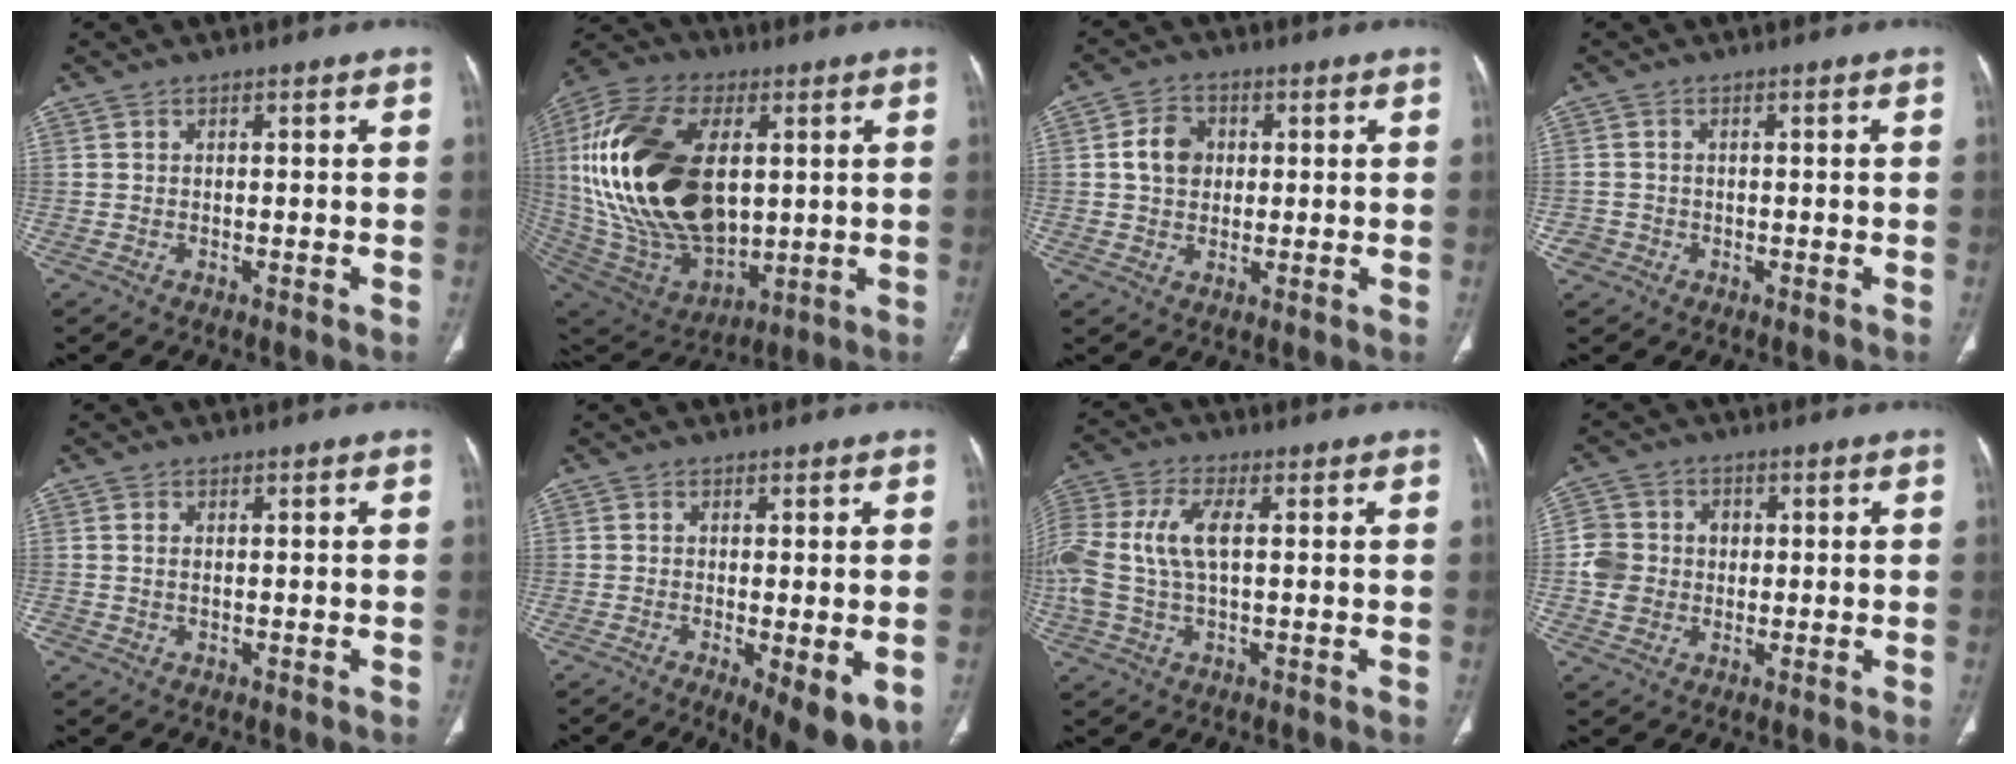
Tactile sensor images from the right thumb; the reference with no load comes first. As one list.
[{"total": 32.1, "force": [4.0, 18.6, 25.8], "torque": [-0.517, -0.015, 0.091]}, {"total": 6.3, "force": [0.9, 5.1, 3.5], "torque": [-0.047, 0.006, 0.013]}, {"total": 1.9, "force": [-0.9, 1.7, 0.0], "torque": [0.005, 0.009, -0.021]}, {"total": 1.0, "force": [0.0, 0.6, 0.7], "torque": [-0.016, -0.001, 0.001]}, {"total": 8.5, "force": [-2.7, 2.5, 7.7], "torque": [-0.106, -0.024, -0.038]}, {"total": 12.6, "force": [1.2, 6.2, 10.9], "torque": [-0.272, 0.021, 0.024]}, {"total": 7.3, "force": [-0.3, 6.7, 2.8], "torque": [-0.032, 0.016, -0.008]}]